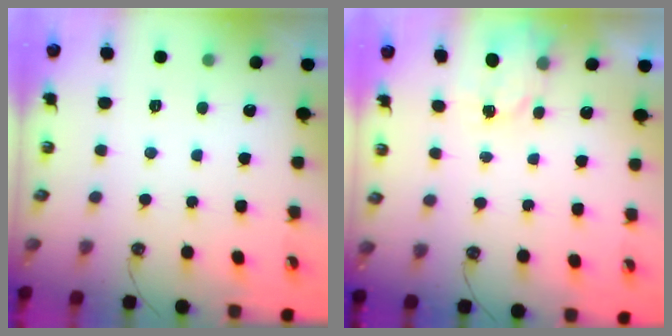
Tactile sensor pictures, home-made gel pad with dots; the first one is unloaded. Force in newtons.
{"total": 2.6, "press": 2.6, "slide": 0.4}